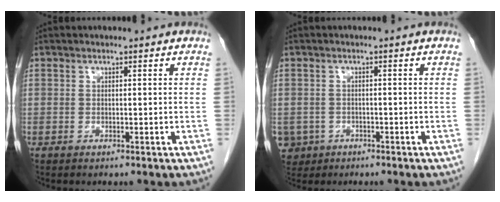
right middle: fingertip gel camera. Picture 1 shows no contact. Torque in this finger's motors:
{"motor_torque": [1.20, -0.92, 0.20, 0.02]}